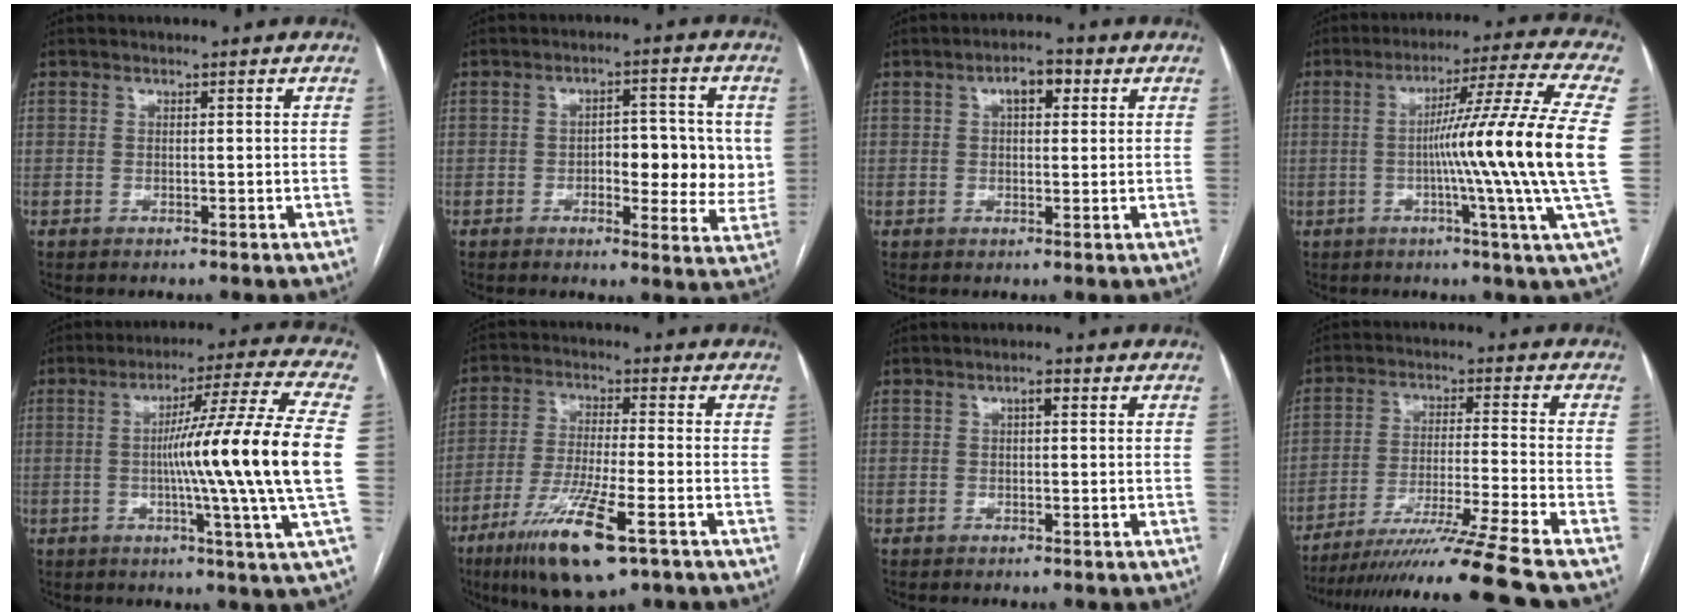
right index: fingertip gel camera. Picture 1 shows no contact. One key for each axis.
{"total": 9.7, "fx": 0.1, "fy": 4.5, "fz": 8.6, "tx": -0.094, "ty": 0.013, "tz": 0.006}
{"total": 4.3, "fx": 1.6, "fy": 1.9, "fz": 3.5, "tx": -0.055, "ty": 0.018, "tz": 0.023}
{"total": 18.2, "fx": -0.9, "fy": -3.3, "fz": 17.9, "tx": -0.266, "ty": -0.011, "tz": -0.031}
{"total": 18.6, "fx": -0.8, "fy": -2.6, "fz": 18.4, "tx": -0.274, "ty": -0.006, "tz": -0.030}
{"total": 13.4, "fx": -7.2, "fy": 1.8, "fz": 11.2, "tx": -0.214, "ty": -0.030, "tz": -0.124}
{"total": 1.4, "fx": 0.5, "fy": 0.5, "fz": 1.3, "tx": -0.017, "ty": 0.008, "tz": 0.006}
{"total": 17.0, "fx": -14.3, "fy": -4.2, "fz": 8.1, "tx": -0.131, "ty": -0.039, "tz": -0.236}